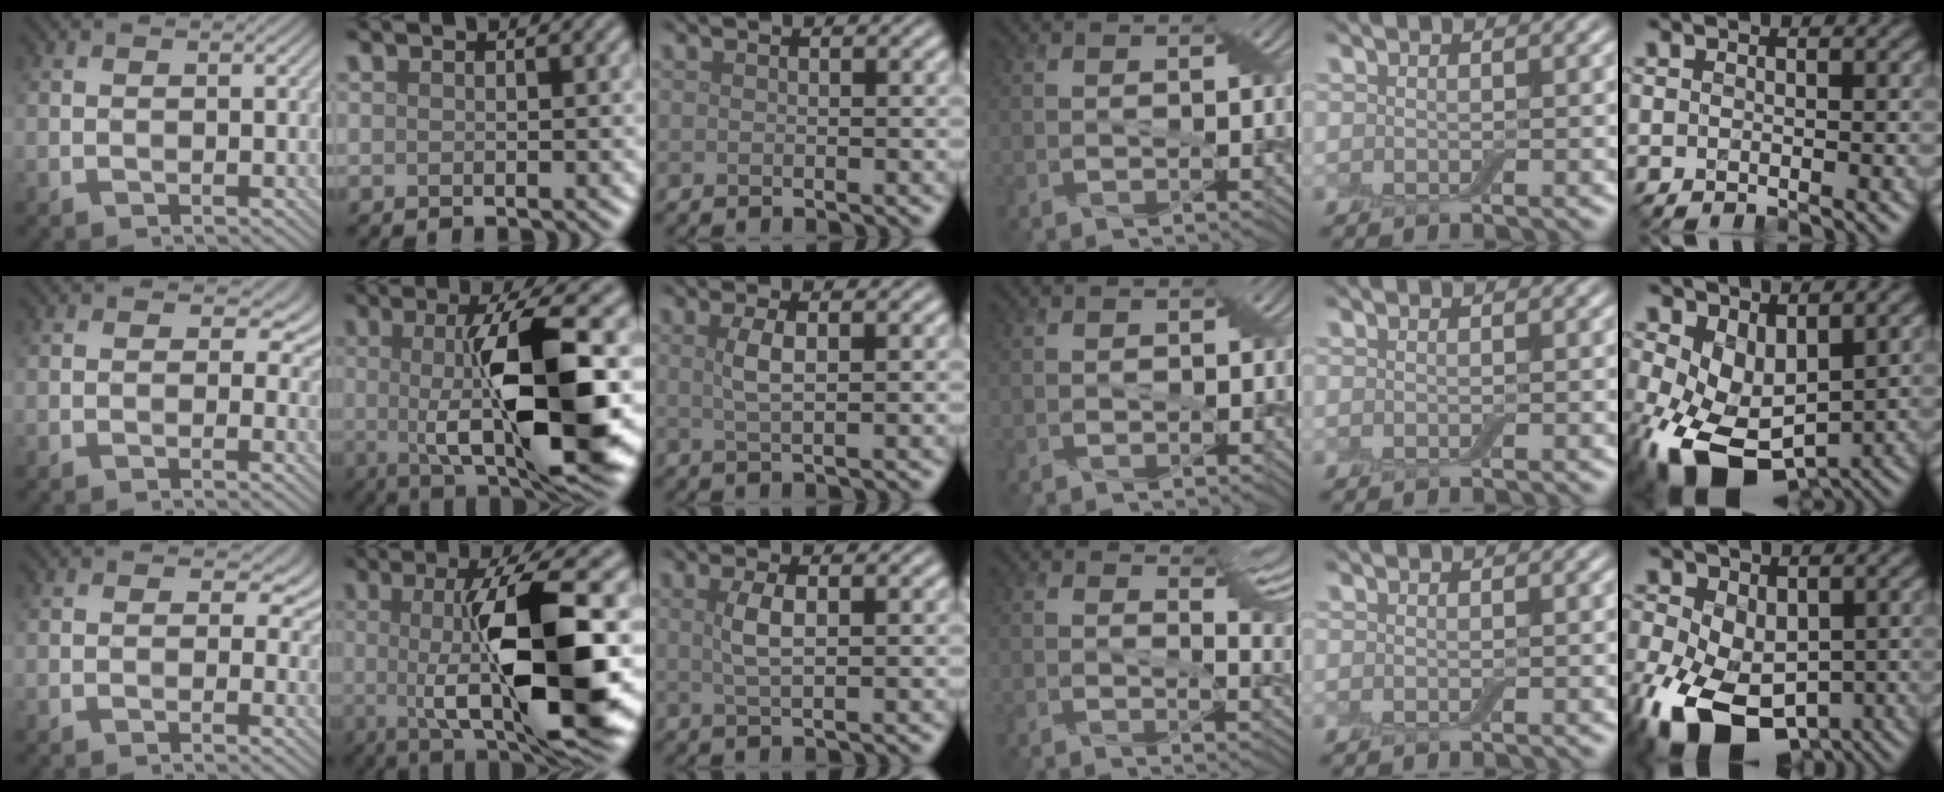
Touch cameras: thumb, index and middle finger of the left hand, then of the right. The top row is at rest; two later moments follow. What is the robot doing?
{"motion": "wrap", "object": "cling film"}